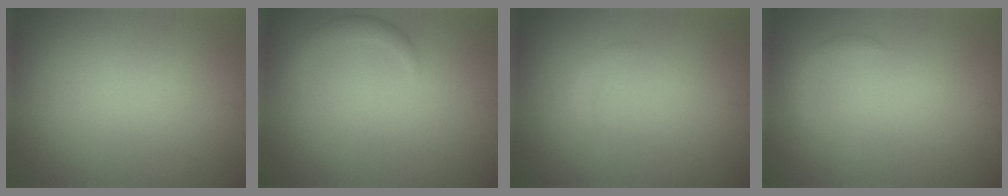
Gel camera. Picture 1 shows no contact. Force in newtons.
{"total": 1.5, "press": 1.5, "slide": 0.2}
{"total": 0.7, "press": 0.7, "slide": 0.0}
{"total": 1.3, "press": 1.3, "slide": 0.1}